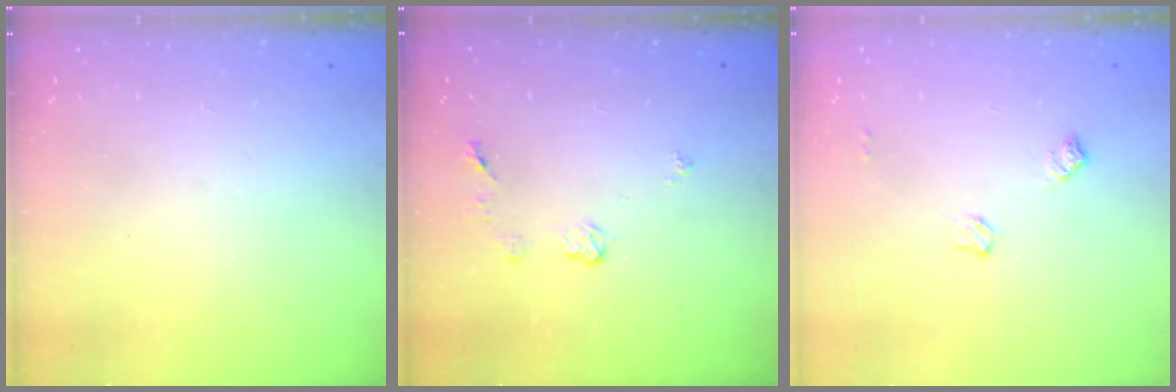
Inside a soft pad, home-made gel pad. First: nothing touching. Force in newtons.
{"total": 4.3, "press": 4.3, "slide": 0.5}
{"total": 5.1, "press": 5.1, "slide": 0.8}